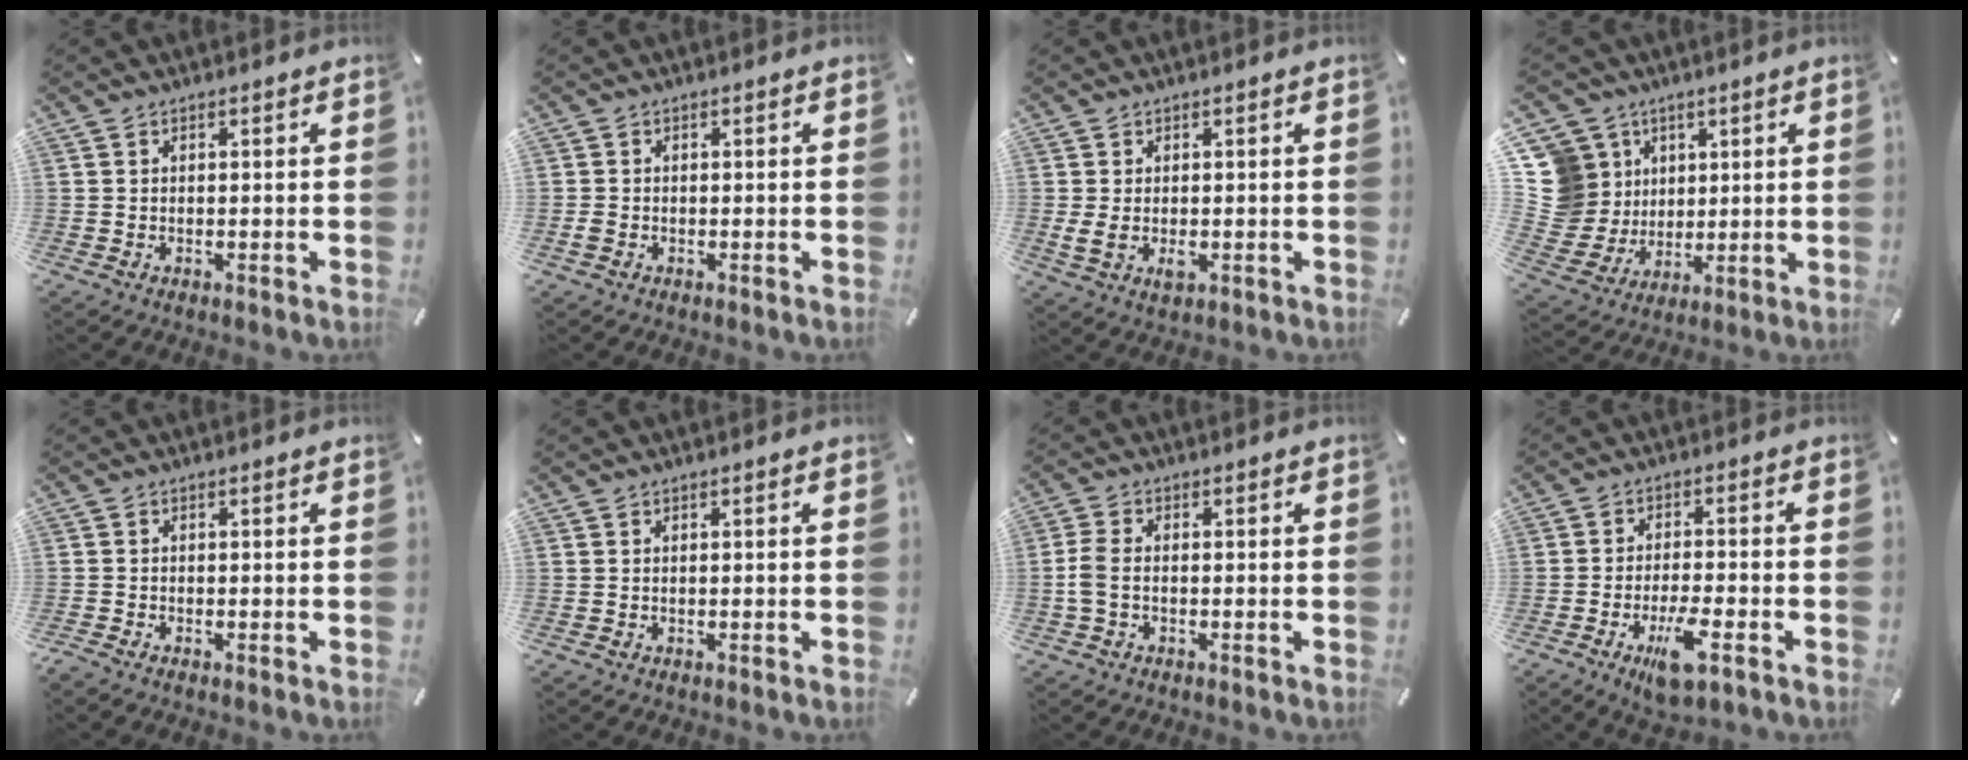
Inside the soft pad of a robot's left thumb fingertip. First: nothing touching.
{"total": 1.4, "force": [-0.5, 1.3, 0.4], "torque": [0.002, 0.001, -0.012]}
{"total": 4.4, "force": [-0.4, 2.6, 3.5], "torque": [-0.073, -0.007, -0.011]}
{"total": 13.3, "force": [3.5, 12.4, 3.4], "torque": [-0.092, -0.014, 0.074]}
{"total": 0.7, "force": [-0.7, 0.1, 0.1], "torque": [-0.003, -0.001, -0.013]}
{"total": 0.0}
{"total": 3.9, "force": [-1.1, 1.9, 3.2], "torque": [-0.075, 0.002, -0.022]}
{"total": 8.3, "force": [-4.2, 2.2, 6.8], "torque": [-0.127, 0.009, -0.072]}